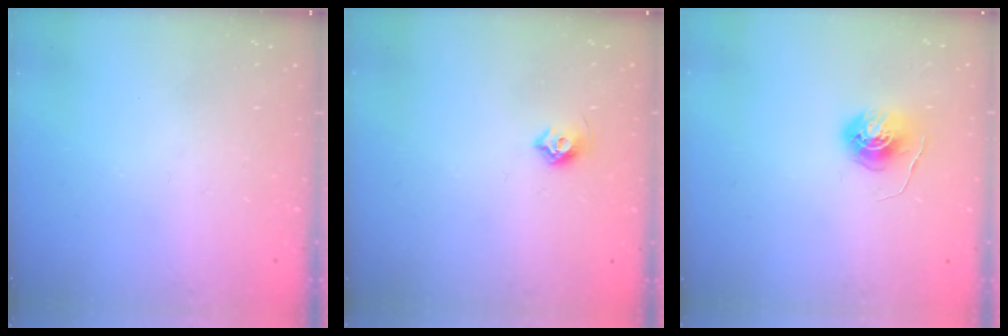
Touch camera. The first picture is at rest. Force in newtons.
{"total": 5.5, "press": 5.3, "slide": 1.2}
{"total": 5.5, "press": 5.5, "slide": 0.3}